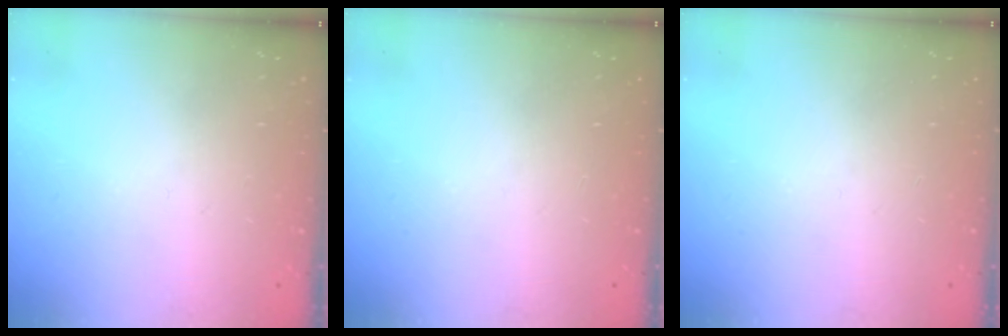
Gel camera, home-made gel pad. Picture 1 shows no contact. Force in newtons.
{"total": 0.0}
{"total": 0.0}